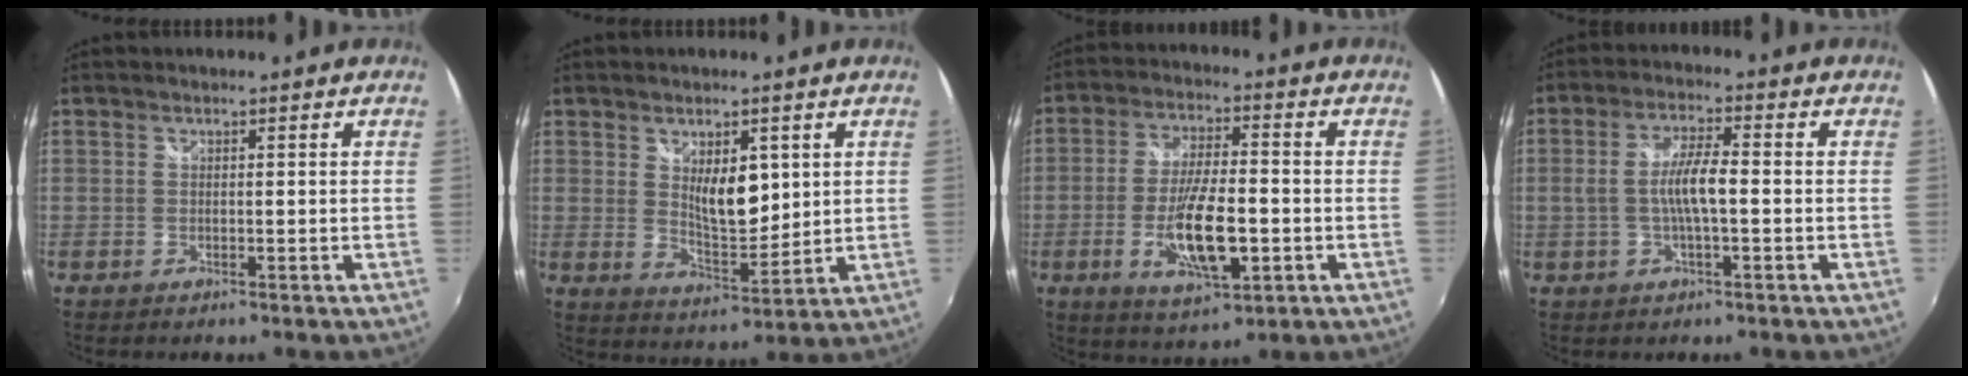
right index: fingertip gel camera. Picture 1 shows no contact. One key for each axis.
{"total": 8.1, "fx": 2.5, "fy": 3.7, "fz": 6.8, "tx": -0.102, "ty": -0.011, "tz": 0.050}
{"total": 12.4, "fx": -3.3, "fy": 3.7, "fz": 11.3, "tx": -0.218, "ty": -0.014, "tz": -0.055}
{"total": 6.6, "fx": -0.8, "fy": 1.2, "fz": 6.5, "tx": -0.121, "ty": 0.002, "tz": -0.013}